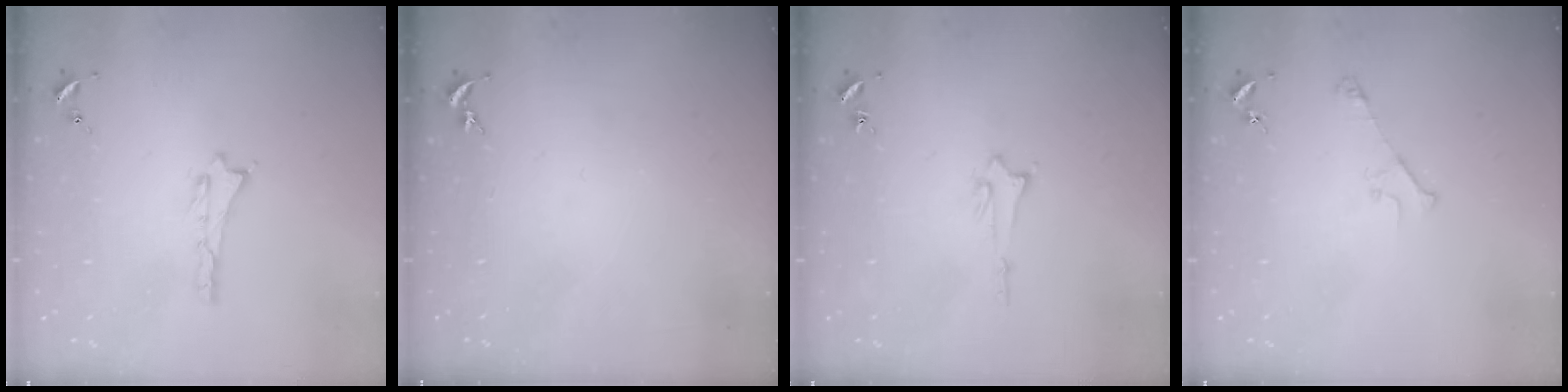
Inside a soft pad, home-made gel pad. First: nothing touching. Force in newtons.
{"total": 0.0}
{"total": 1.2, "press": 1.2, "slide": 0.1}
{"total": 2.9, "press": 2.9, "slide": 0.3}